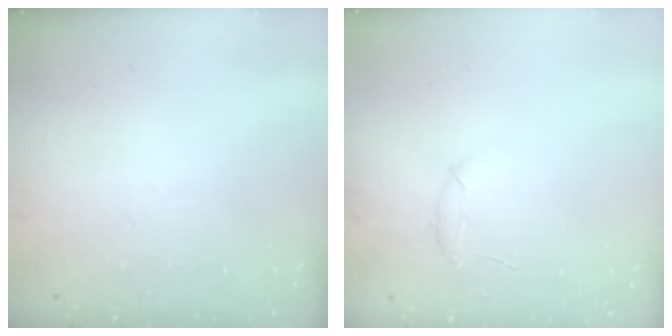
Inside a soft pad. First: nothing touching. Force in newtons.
{"total": 6.9, "press": 6.7, "slide": 1.8}